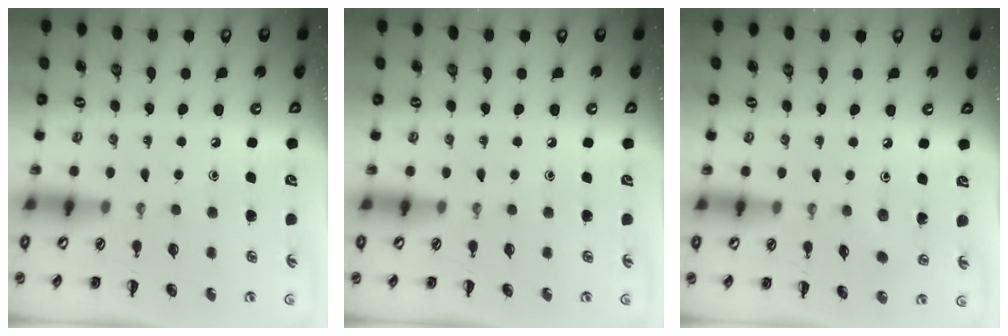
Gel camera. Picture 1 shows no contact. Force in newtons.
{"total": 0.0}
{"total": 2.9, "press": 2.8, "slide": 0.9}